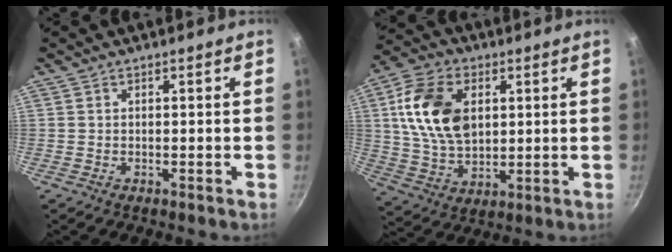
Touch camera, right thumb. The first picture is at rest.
{"total": 15.8, "force": [3.5, 10.5, 11.3], "torque": [-0.196, -0.007, 0.069]}